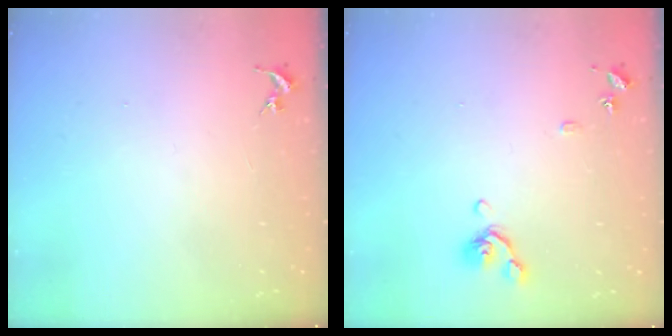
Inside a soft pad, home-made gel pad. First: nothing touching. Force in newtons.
{"total": 8.6, "press": 8.5, "slide": 1.3}